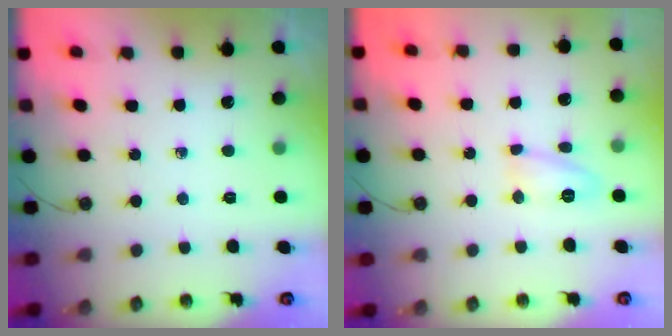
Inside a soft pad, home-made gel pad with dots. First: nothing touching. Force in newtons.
{"total": 8.5, "press": 8.5, "slide": 1.0}